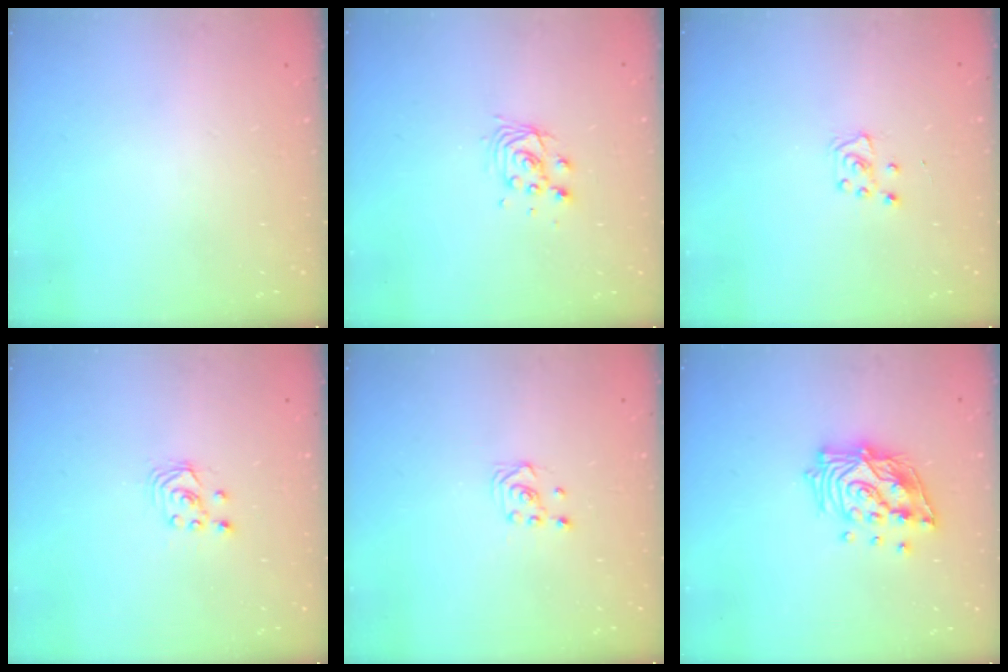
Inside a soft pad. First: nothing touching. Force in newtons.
{"total": 6.7, "press": 6.7, "slide": 0.5}
{"total": 5.7, "press": 5.6, "slide": 0.8}
{"total": 2.6, "press": 2.6, "slide": 0.3}
{"total": 2.7, "press": 2.4, "slide": 1.2}
{"total": 15.8, "press": 15.8, "slide": 1.1}